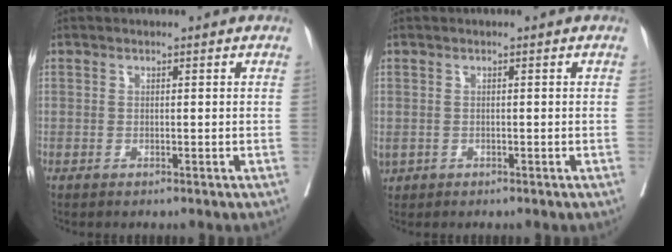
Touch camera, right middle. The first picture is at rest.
{"total": 1.6, "force": [-0.4, 1.3, 0.8], "torque": [-0.024, 0.002, 0.002]}